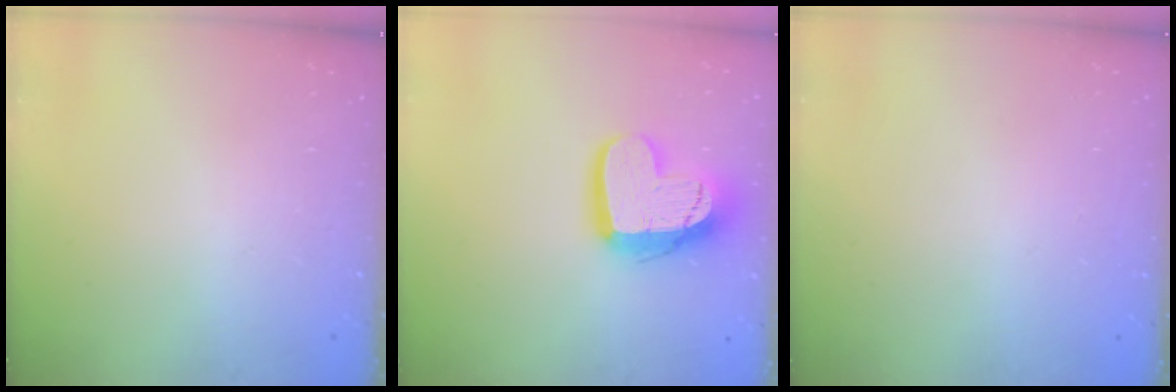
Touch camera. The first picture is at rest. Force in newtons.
{"total": 19.0, "press": 18.9, "slide": 1.6}
{"total": 0.0}